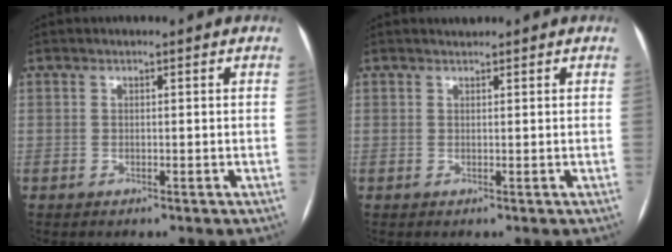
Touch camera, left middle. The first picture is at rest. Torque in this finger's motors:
{"motor_torque": [0.17, -0.18, -0.03, -0.01]}